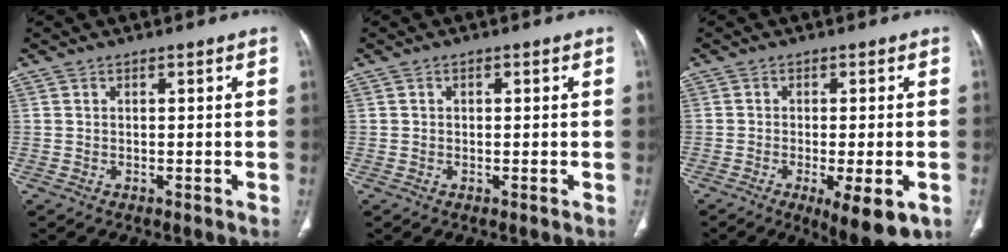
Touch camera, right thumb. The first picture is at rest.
{"total": 0.6, "force": [0.1, 0.5, 0.3], "torque": [-0.001, 0.001, 0.000]}
{"total": 10.0, "force": [-4.1, 3.1, 8.6], "torque": [-0.117, -0.011, -0.055]}